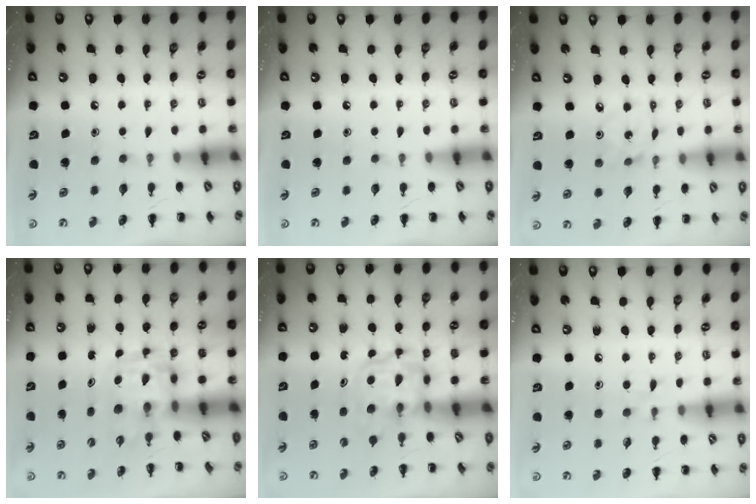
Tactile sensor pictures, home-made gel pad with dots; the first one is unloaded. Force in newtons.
{"total": 0.0}
{"total": 2.1, "press": 2.0, "slide": 0.6}
{"total": 3.5, "press": 3.5, "slide": 0.6}
{"total": 4.0, "press": 4.0, "slide": 0.3}
{"total": 4.1, "press": 3.9, "slide": 1.5}